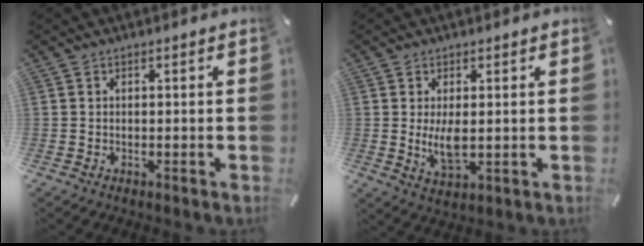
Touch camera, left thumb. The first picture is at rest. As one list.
[{"total": 5.7, "force": [0.4, 2.7, 5.1], "torque": [-0.107, -0.007, 0.003]}]